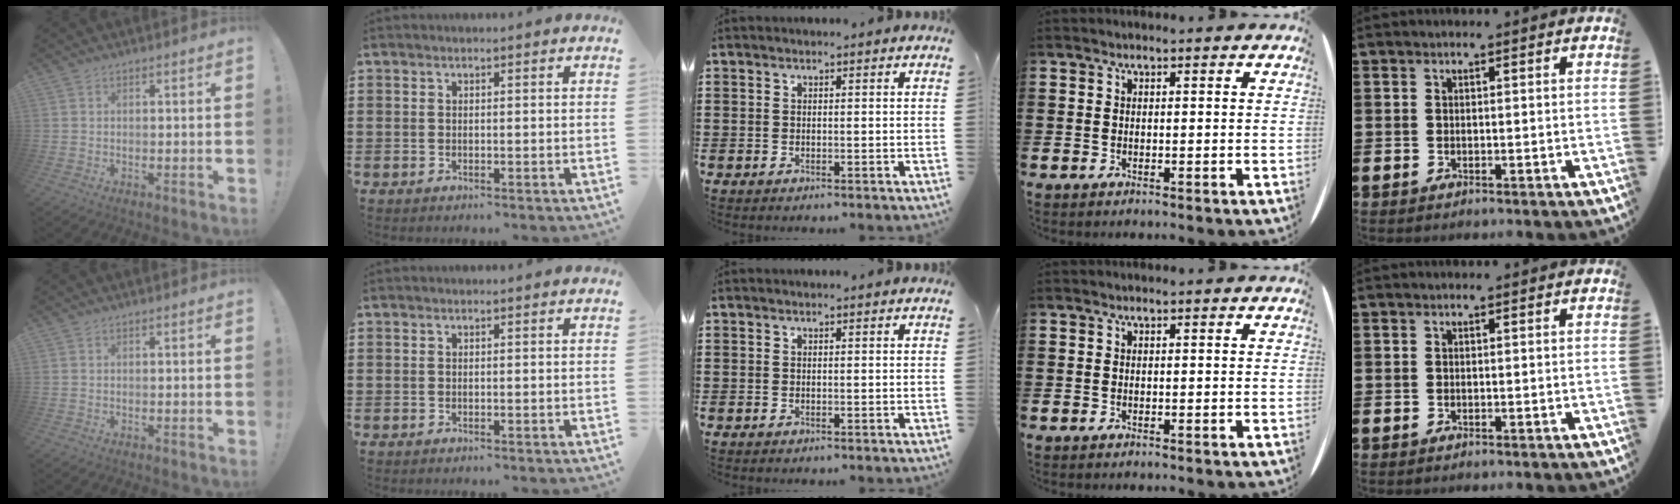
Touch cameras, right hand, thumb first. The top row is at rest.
{}